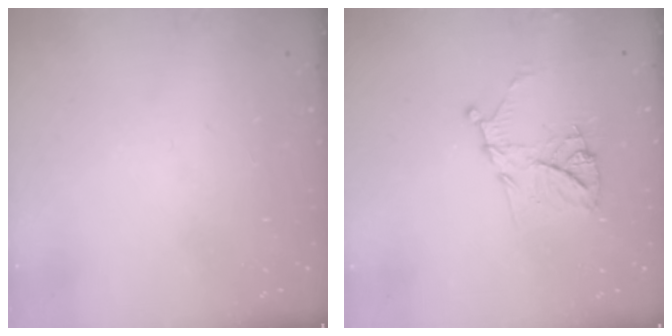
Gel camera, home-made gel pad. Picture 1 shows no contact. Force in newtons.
{"total": 11.8, "press": 11.8, "slide": 0.5}